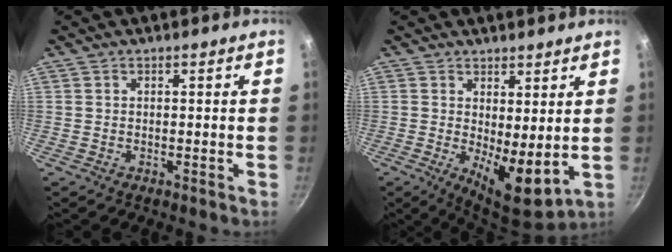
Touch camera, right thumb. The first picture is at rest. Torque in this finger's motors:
{"motor_torque": [-0.35, 0.97, 0.28, -0.23, 0.07]}